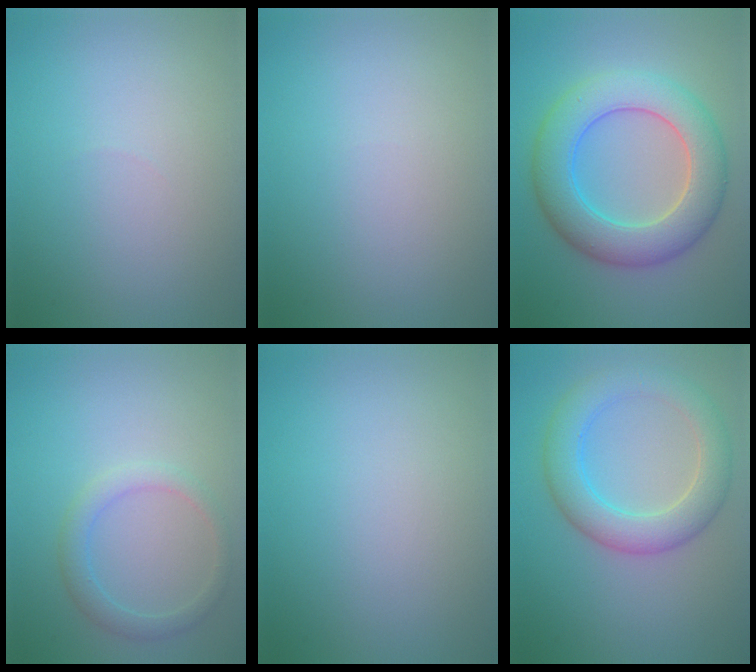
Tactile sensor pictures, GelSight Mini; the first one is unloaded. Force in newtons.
{"total": 0.0}
{"total": 7.9, "press": 7.9, "slide": 0.3}
{"total": 2.2, "press": 2.2, "slide": 0.1}
{"total": 0.0}
{"total": 5.4, "press": 5.4, "slide": 0.2}